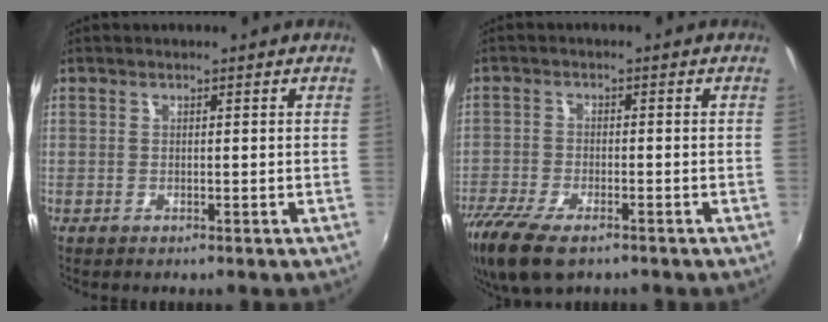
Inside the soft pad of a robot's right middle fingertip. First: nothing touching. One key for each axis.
{"total": 13.2, "fx": -9.1, "fy": 5.2, "fz": 7.9, "tx": -0.194, "ty": -0.051, "tz": -0.169}